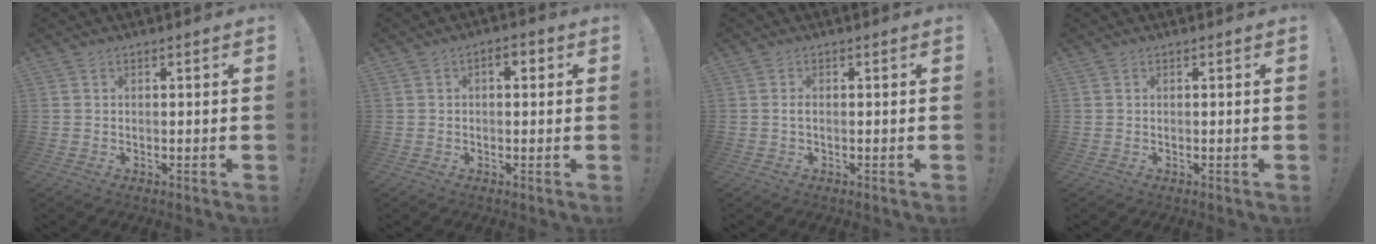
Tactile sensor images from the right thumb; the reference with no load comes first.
{"total": 2.8, "force": [-0.2, 1.9, 2.0], "torque": [-0.025, 0.009, -0.009]}
{"total": 1.2, "force": [-0.3, 0.6, 1.0], "torque": [-0.021, 0.004, -0.006]}
{"total": 0.0}